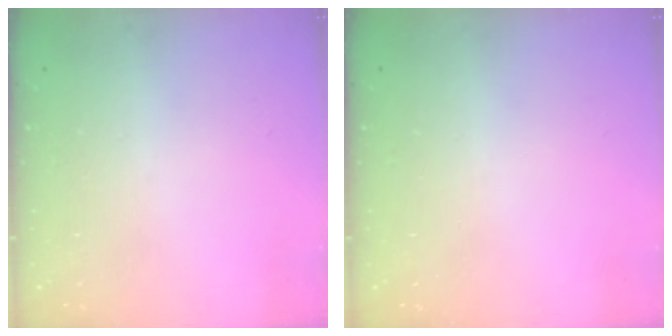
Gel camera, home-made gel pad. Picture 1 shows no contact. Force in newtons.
{"total": 0.0}